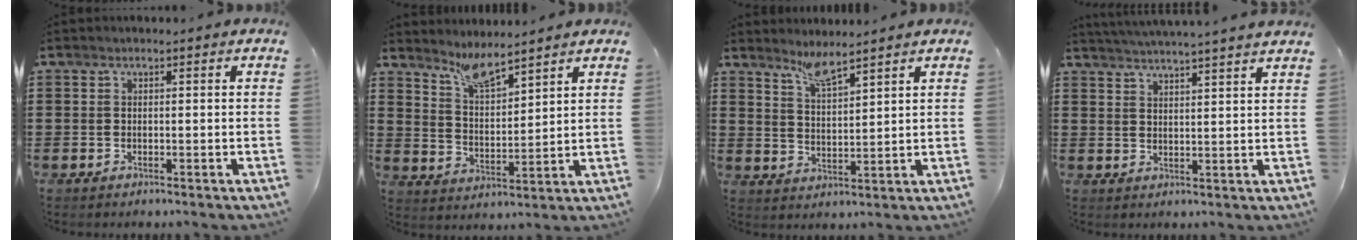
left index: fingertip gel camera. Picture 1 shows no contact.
{"total": 5.7, "force": [5.2, 0.7, 2.4], "torque": [-0.065, -0.016, 0.093]}
{"total": 4.6, "force": [4.1, 0.1, 2.2], "torque": [-0.056, -0.011, 0.072]}
{"total": 3.3, "force": [3.1, -0.9, 0.5], "torque": [-0.020, -0.016, 0.054]}